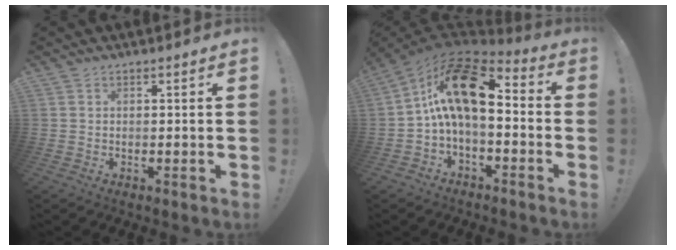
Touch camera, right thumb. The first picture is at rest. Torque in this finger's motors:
{"motor_torque": [2.50, 2.51, 1.53, -1.24, 0.26]}